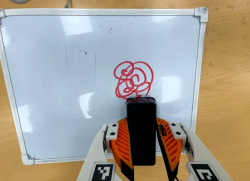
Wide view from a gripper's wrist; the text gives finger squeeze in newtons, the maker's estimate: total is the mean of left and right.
{"total": 7.8, "left": 7.0, "right": 8.6}